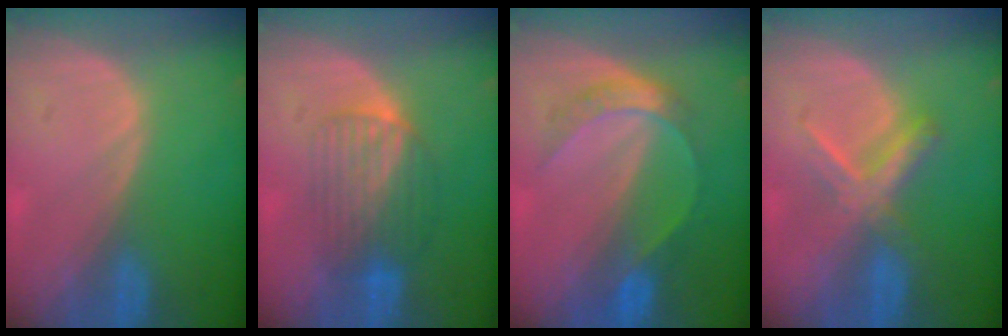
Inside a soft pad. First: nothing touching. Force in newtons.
{"total": 6.3, "press": 6.2, "slide": 1.1}
{"total": 5.3, "press": 5.3, "slide": 0.1}
{"total": 5.5, "press": 5.4, "slide": 1.1}